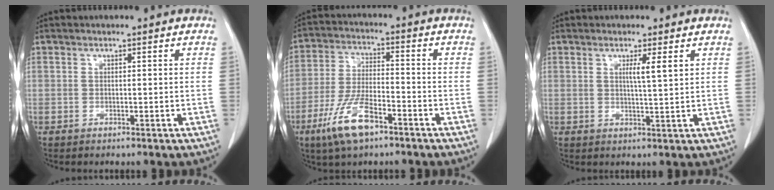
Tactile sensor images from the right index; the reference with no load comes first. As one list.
[{"total": 10.0, "force": [-5.9, 2.8, 7.6], "torque": [-0.161, -0.011, -0.109]}, {"total": 2.9, "force": [1.2, -0.3, 2.7], "torque": [-0.049, -0.003, 0.020]}]